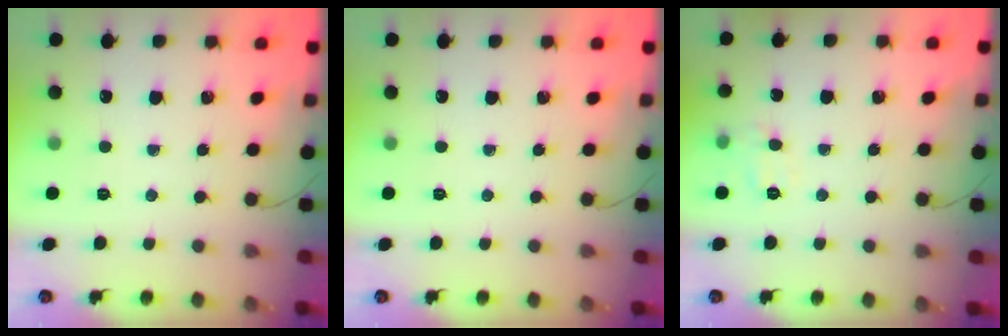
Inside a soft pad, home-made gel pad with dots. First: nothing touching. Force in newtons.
{"total": 0.0}
{"total": 7.6, "press": 7.5, "slide": 1.0}